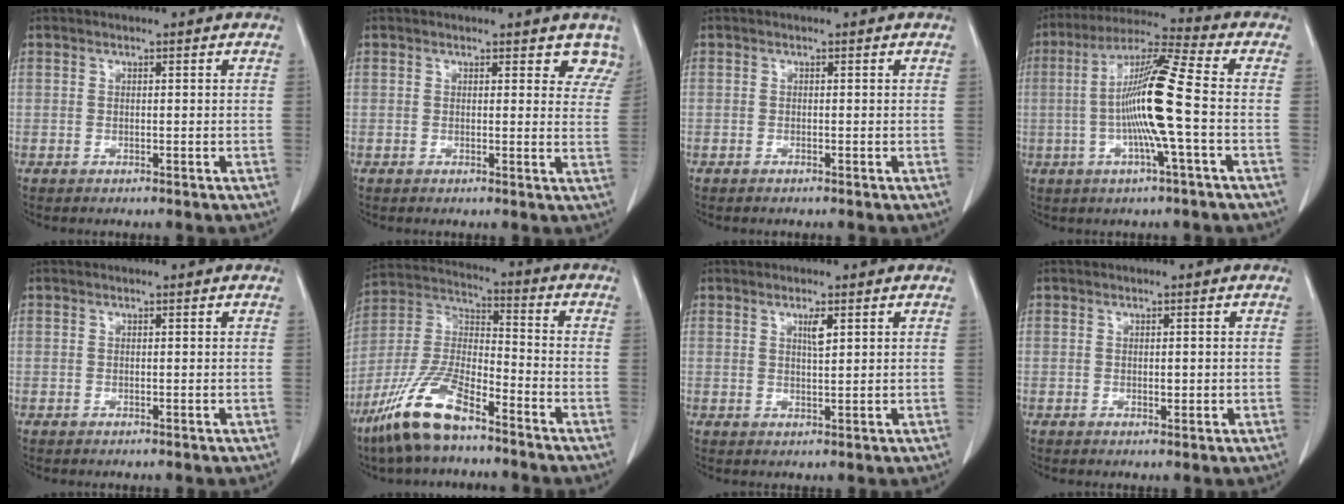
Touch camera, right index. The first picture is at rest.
{"total": 4.8, "force": [4.2, 2.0, 1.1], "torque": [0.015, -0.013, 0.025]}
{"total": 0.0}
{"total": 12.8, "force": [-1.4, -0.7, 12.7], "torque": [-0.238, 0.005, -0.037]}
{"total": 0.0}
{"total": 13.4, "force": [-9.4, 3.5, 8.9], "torque": [-0.197, -0.007, -0.183]}
{"total": 2.1, "force": [1.0, 0.2, 1.8], "torque": [-0.034, -0.003, 0.019]}
{"total": 1.2, "force": [0.0, 0.6, 1.0], "torque": [-0.013, -0.001, 0.003]}